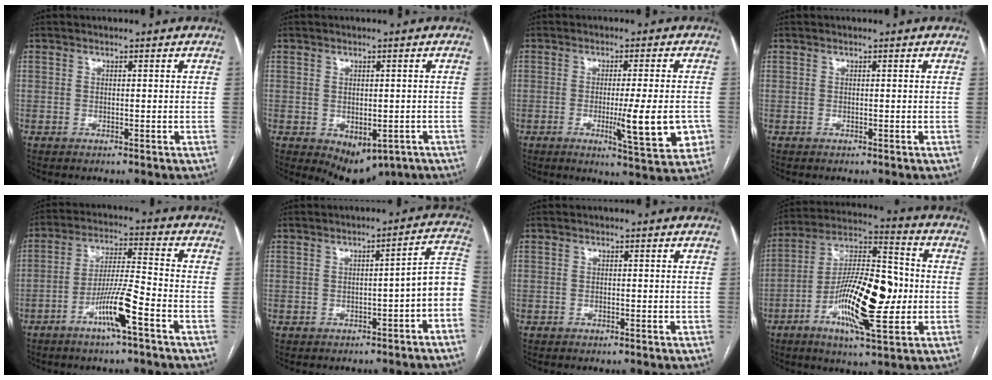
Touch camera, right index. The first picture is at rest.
{"total": 7.1, "force": [-3.5, 4.5, 4.2], "torque": [-0.040, -0.004, -0.038]}
{"total": 9.8, "force": [-2.3, 0.9, 9.5], "torque": [-0.127, -0.016, -0.028]}
{"total": 0.0}
{"total": 8.7, "force": [-4.5, -0.2, 7.4], "torque": [-0.143, 0.001, -0.084]}
{"total": 6.6, "force": [-2.7, 1.0, 5.9], "torque": [-0.057, 0.029, -0.037]}
{"total": 0.0}
{"total": 17.6, "force": [-3.5, 4.4, 16.7], "torque": [-0.308, 0.008, -0.059]}